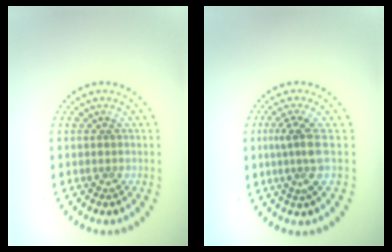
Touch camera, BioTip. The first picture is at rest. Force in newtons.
{"total": 2.6, "press": 2.0, "slide": 1.7}